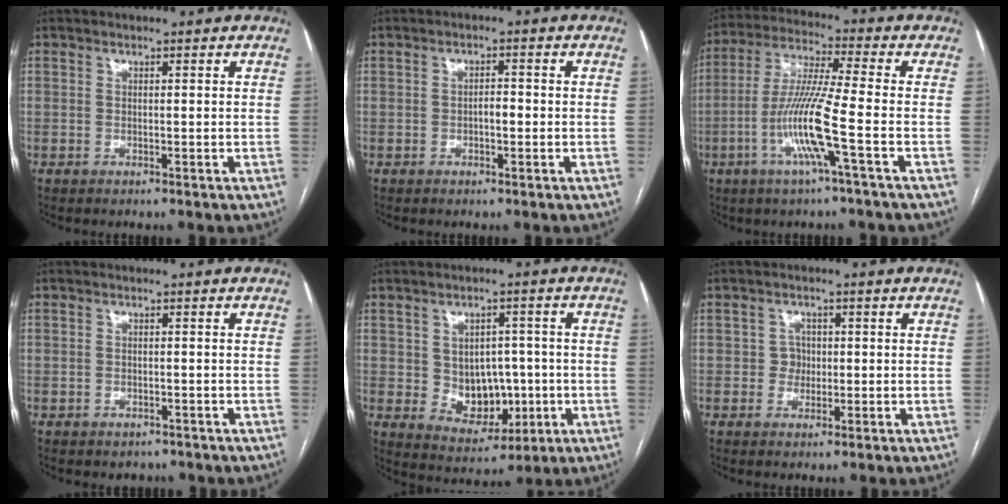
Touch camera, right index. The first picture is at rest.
{"total": 1.8, "force": [-0.5, 0.7, 1.6], "torque": [-0.022, 0.004, -0.009]}
{"total": 11.1, "force": [-3.7, -1.0, 10.5], "torque": [-0.213, -0.007, -0.078]}
{"total": 2.0, "force": [-1.6, 1.2, 0.2], "torque": [-0.007, 0.003, -0.020]}
{"total": 8.5, "force": [-0.5, 6.1, 5.9], "torque": [-0.085, 0.012, 0.010]}
{"total": 2.2, "force": [-0.2, 2.1, 0.6], "torque": [-0.002, 0.007, -0.005]}